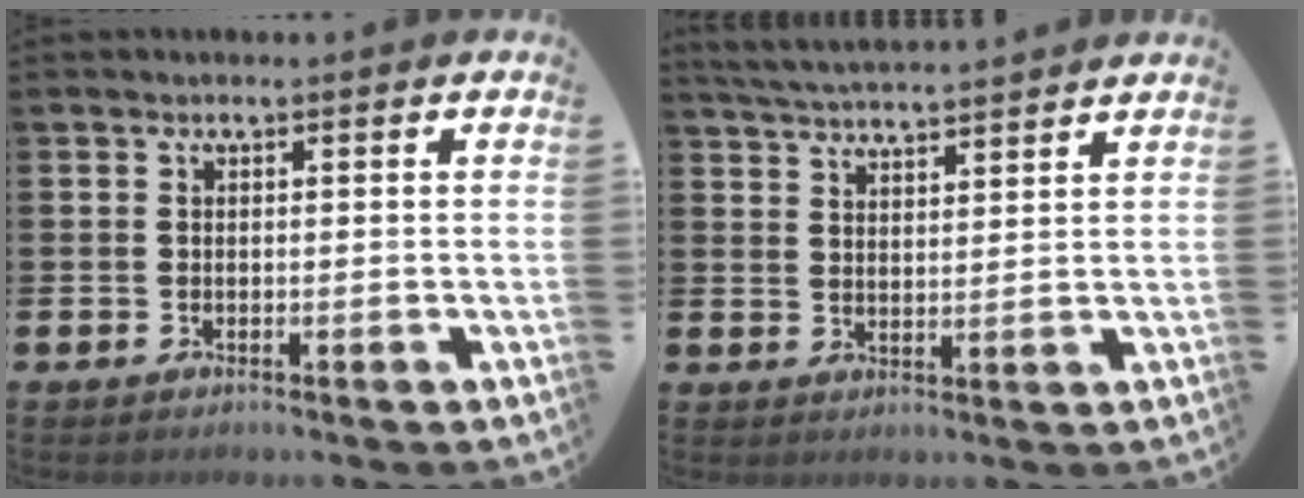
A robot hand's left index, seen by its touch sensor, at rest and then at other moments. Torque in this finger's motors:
{"motor_torque": [0.74, -1.40, 0.30, 0.05]}